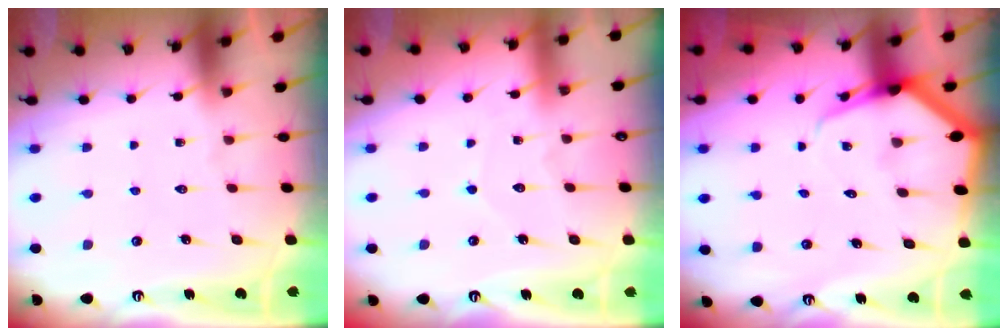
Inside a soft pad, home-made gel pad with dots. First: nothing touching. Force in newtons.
{"total": 3.0, "press": 3.0, "slide": 0.3}
{"total": 6.1, "press": 6.0, "slide": 0.5}